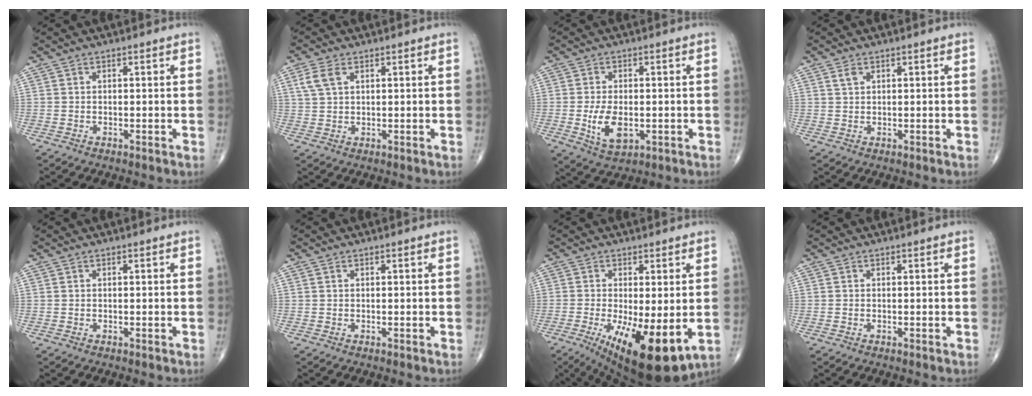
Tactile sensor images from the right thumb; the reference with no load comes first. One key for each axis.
{"total": 4.0, "fx": 1.7, "fy": 2.3, "fz": 2.8, "tx": -0.065, "ty": 0.008, "tz": 0.040}
{"total": 7.2, "fx": -1.3, "fy": 4.0, "fz": 5.9, "tx": -0.102, "ty": -0.009, "tz": -0.015}
{"total": 1.2, "fx": 0.7, "fy": 0.9, "fz": 0.6, "tx": -0.005, "ty": -0.001, "tz": 0.012}
{"total": 0.0}
{"total": 0.0}
{"total": 14.7, "fx": -3.9, "fy": 4.9, "fz": 13.3, "tx": -0.201, "ty": -0.025, "tz": -0.044}
{"total": 0.0}